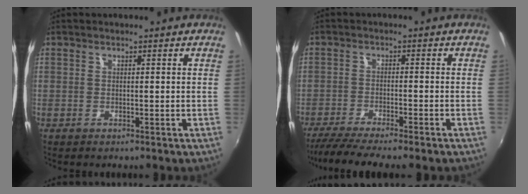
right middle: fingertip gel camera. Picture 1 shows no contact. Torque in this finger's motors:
{"motor_torque": [1.09, -1.05, 0.15, 0.10]}